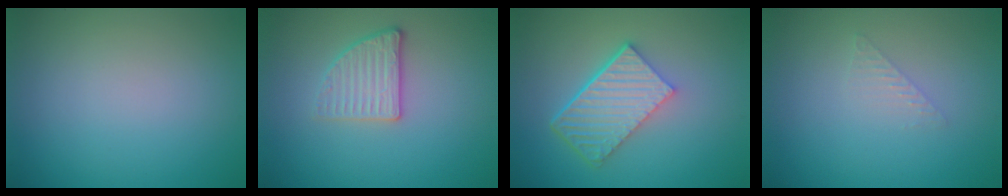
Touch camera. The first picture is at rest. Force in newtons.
{"total": 2.6, "press": 2.4, "slide": 1.0}
{"total": 6.2, "press": 4.2, "slide": 4.6}
{"total": 1.0, "press": 1.0, "slide": 0.0}